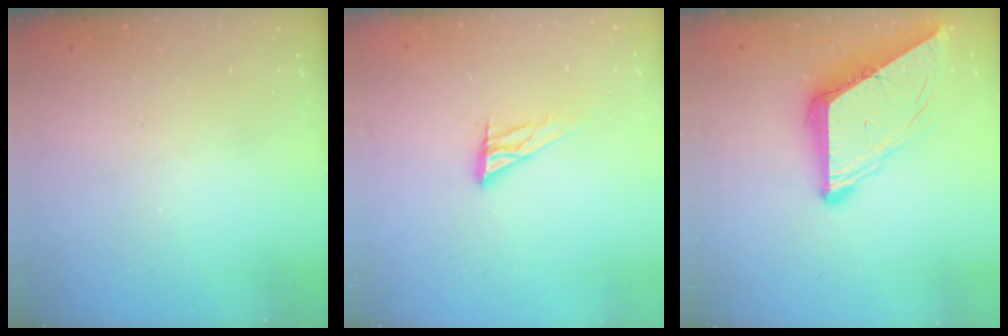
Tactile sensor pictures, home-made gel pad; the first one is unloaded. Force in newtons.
{"total": 9.2, "press": 9.1, "slide": 0.7}
{"total": 11.4, "press": 11.3, "slide": 1.3}